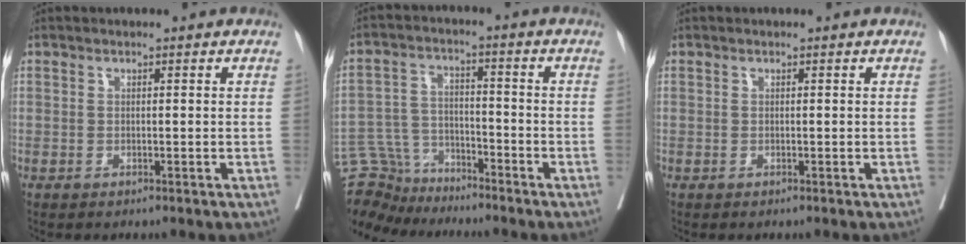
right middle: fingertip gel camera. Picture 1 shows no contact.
{"total": 7.7, "force": [-7.3, 2.4, -0.5], "torque": [0.001, 0.018, -0.138]}
{"total": 0.0}